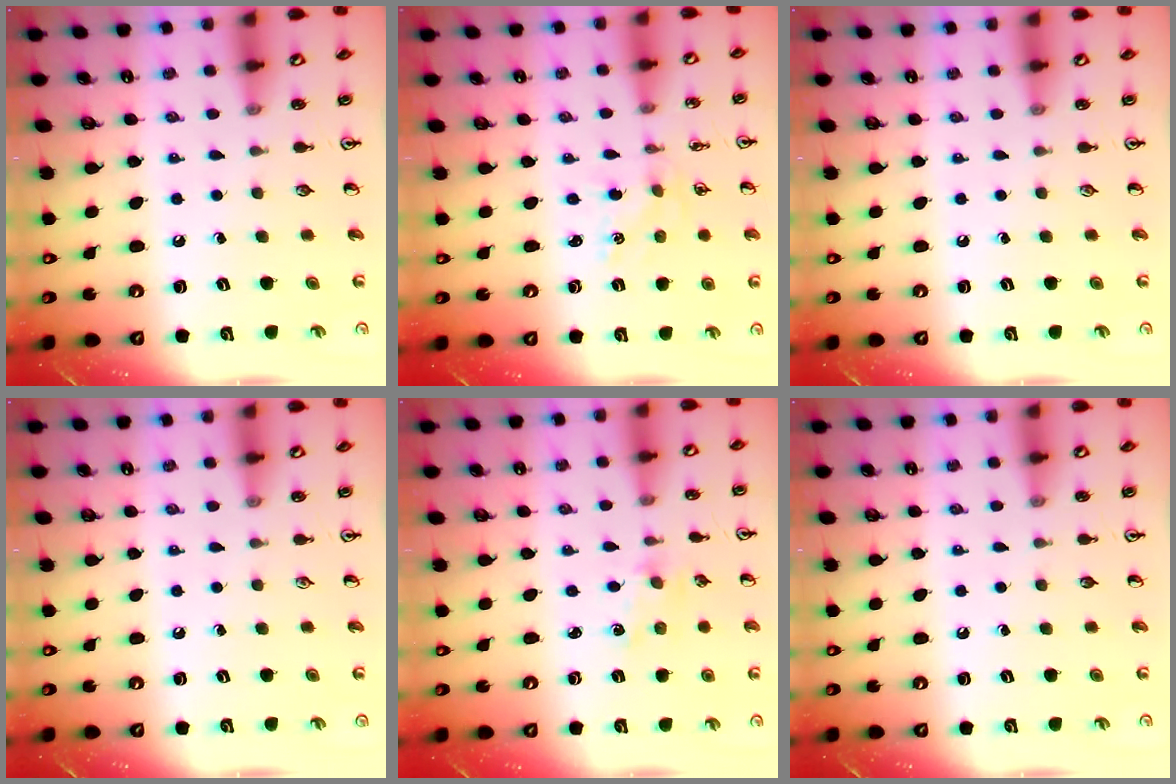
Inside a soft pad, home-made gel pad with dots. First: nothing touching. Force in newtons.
{"total": 1.6, "press": 1.5, "slide": 0.2}
{"total": 0.0}
{"total": 0.0}
{"total": 1.2, "press": 1.2, "slide": 0.2}
{"total": 0.0}